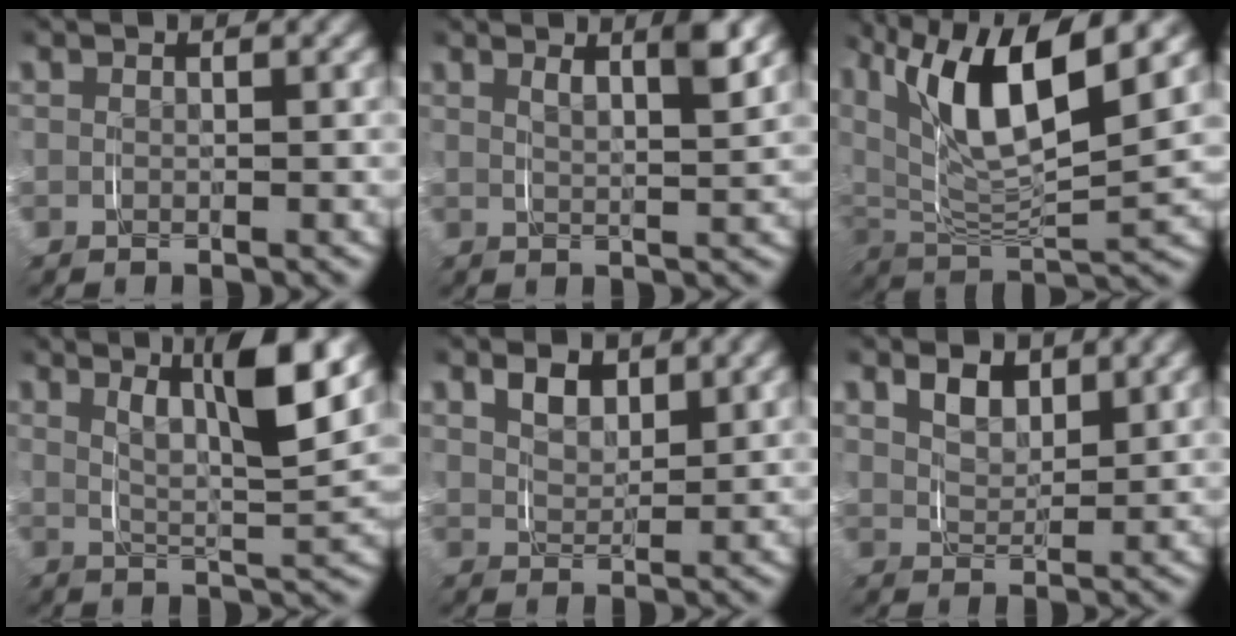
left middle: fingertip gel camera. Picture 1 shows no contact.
{"total": 3.0, "force": [1.8, 0.3, 2.4], "torque": [-0.036, -0.006, 0.033]}
{"total": 10.9, "force": [4.3, 5.4, 8.4], "torque": [-0.163, 0.007, 0.069]}
{"total": 7.3, "force": [3.2, 1.8, 6.3], "torque": [-0.090, 0.001, 0.046]}
{"total": 3.1, "force": [2.0, 1.8, 1.6], "torque": [-0.033, -0.005, 0.036]}
{"total": 3.4, "force": [2.0, 2.0, 1.8], "torque": [-0.034, -0.003, 0.035]}